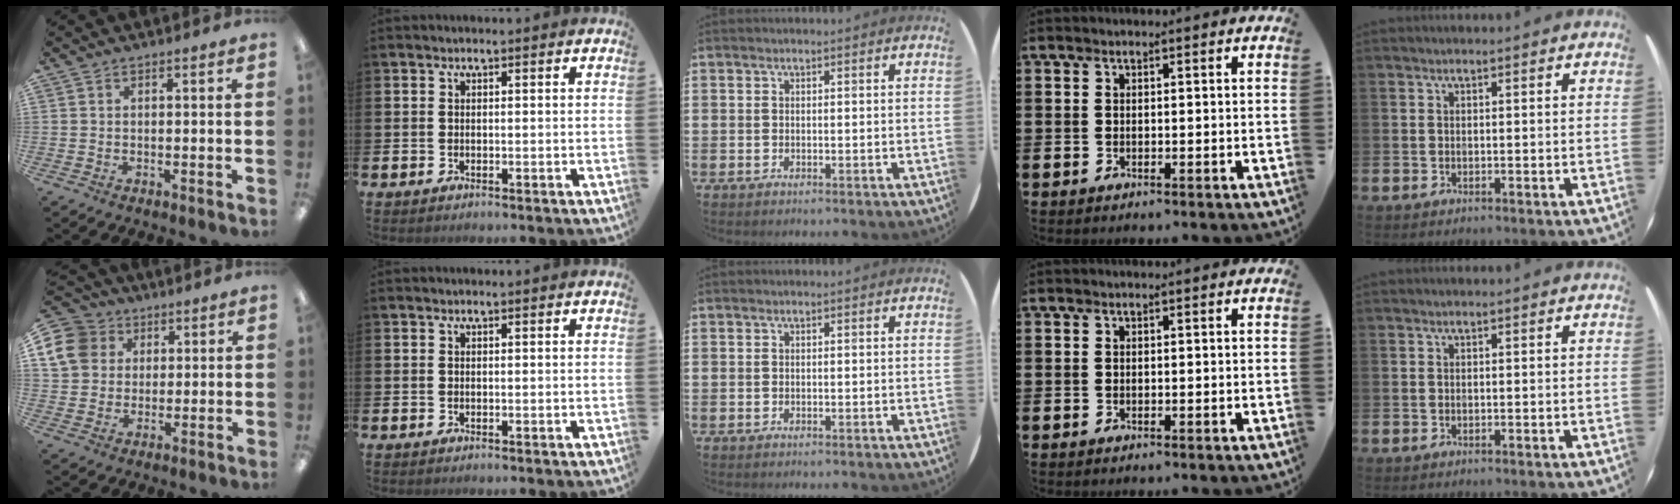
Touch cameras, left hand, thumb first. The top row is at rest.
{"thumb": {"total": 10.6, "force": [3.8, 9.1, 4.0], "torque": [-0.083, 0.002, 0.078]}}